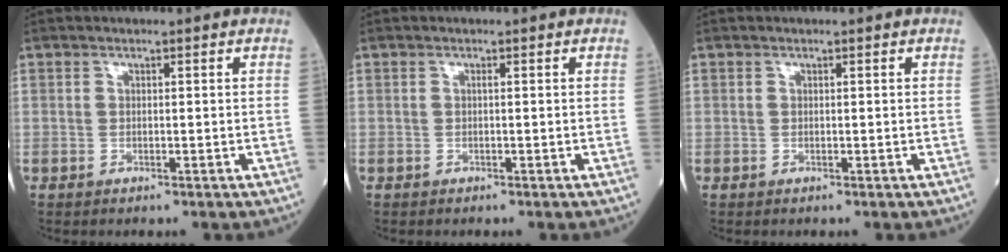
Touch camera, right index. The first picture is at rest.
{"total": 0.0}
{"total": 0.0}